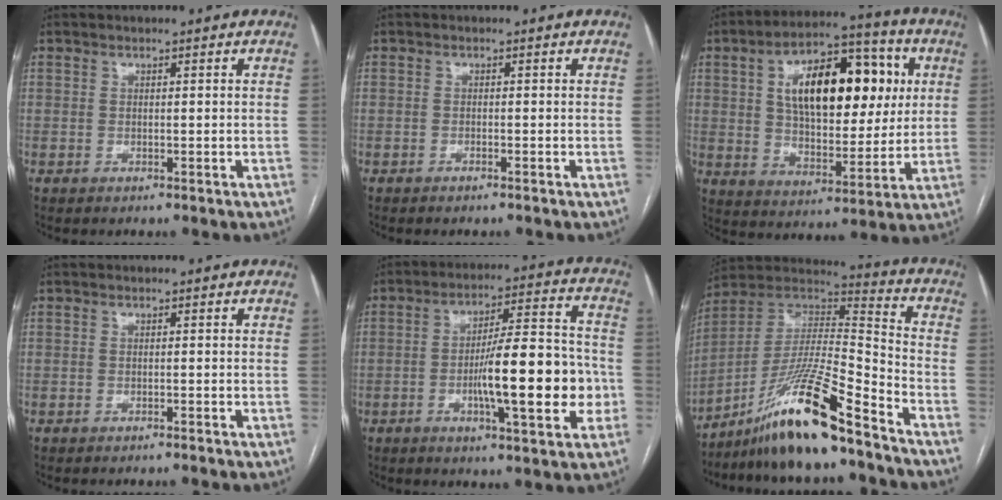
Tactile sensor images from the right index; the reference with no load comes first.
{"total": 0.8, "force": [-0.7, -0.3, 0.3], "torque": [-0.008, 0.000, -0.012]}
{"total": 18.5, "force": [4.9, 8.8, 15.5], "torque": [-0.250, 0.035, 0.078]}
{"total": 1.2, "force": [-1.1, -0.3, 0.3], "torque": [-0.007, 0.001, -0.016]}
{"total": 15.0, "force": [-3.3, 2.6, 14.4], "torque": [-0.225, 0.014, -0.048]}
{"total": 17.4, "force": [-12.8, 0.3, 11.8], "torque": [-0.225, 0.006, -0.230]}